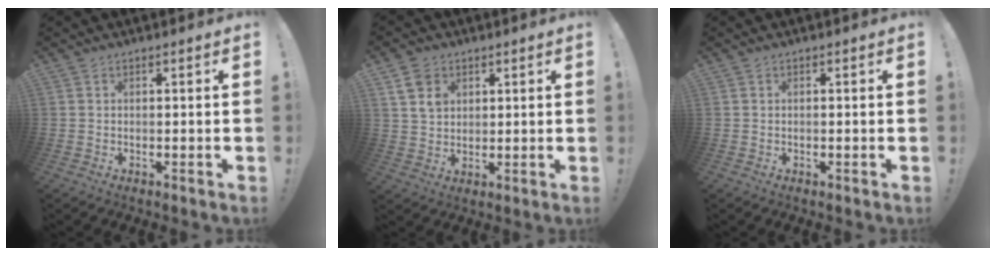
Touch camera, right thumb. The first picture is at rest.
{"total": 7.1, "force": [3.8, 5.4, 2.5], "torque": [-0.043, -0.014, 0.075]}
{"total": 0.0}